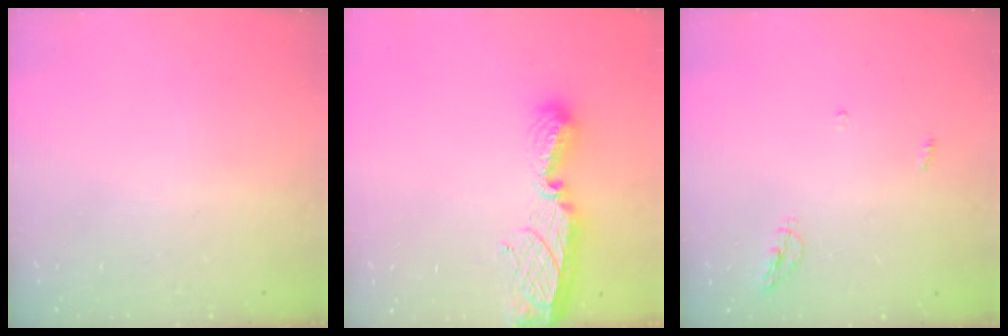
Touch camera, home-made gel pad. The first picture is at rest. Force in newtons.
{"total": 13.5, "press": 13.5, "slide": 0.9}
{"total": 4.6, "press": 4.5, "slide": 1.0}